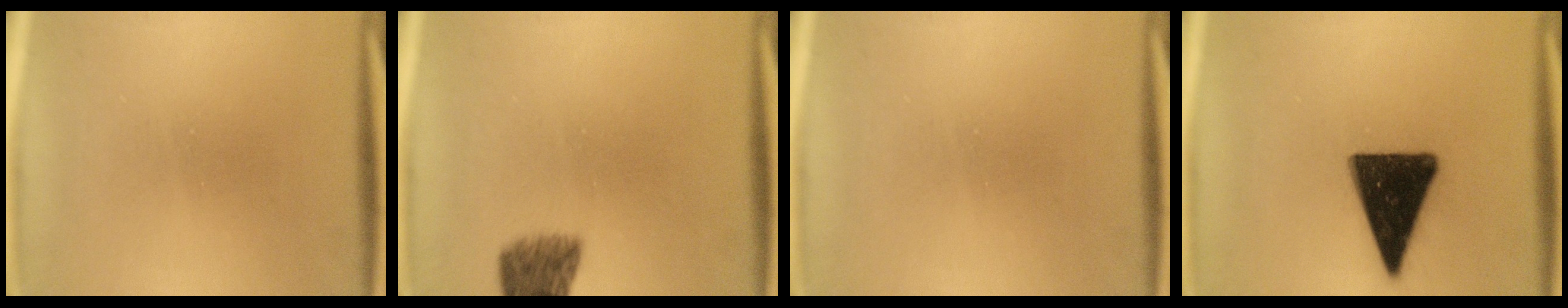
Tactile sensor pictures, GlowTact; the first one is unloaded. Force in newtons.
{"total": 6.0}
{"total": 0.0}
{"total": 15.8}